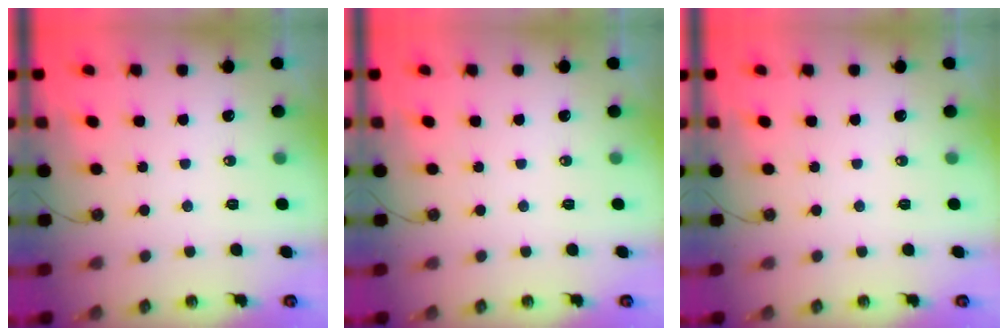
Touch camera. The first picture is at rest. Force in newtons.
{"total": 0.0}
{"total": 0.0}